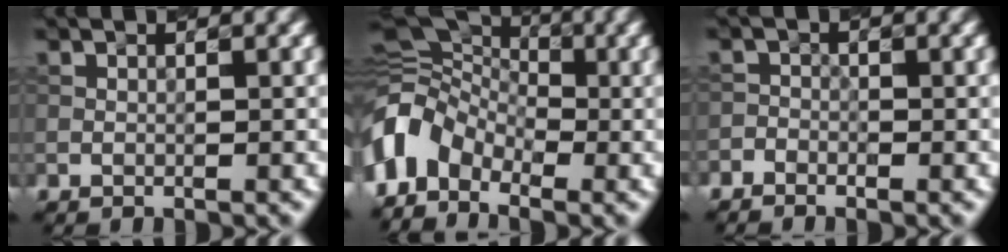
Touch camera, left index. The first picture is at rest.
{"total": 6.4, "force": [-3.1, 4.5, 3.3], "torque": [-0.060, 0.005, -0.082]}
{"total": 1.3, "force": [-1.1, 0.6, 0.1], "torque": [0.004, 0.004, -0.028]}